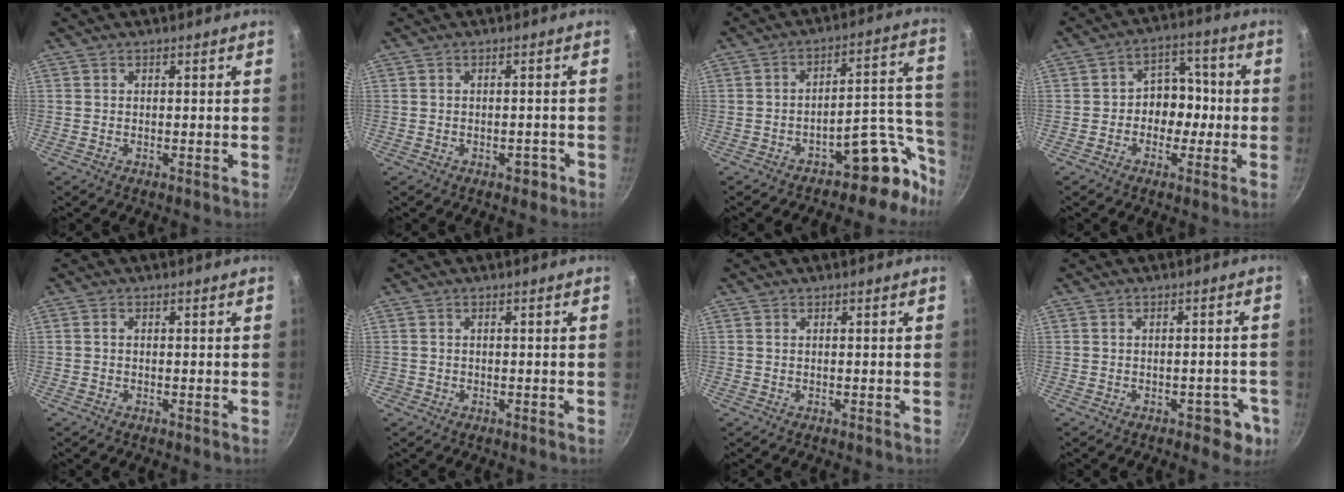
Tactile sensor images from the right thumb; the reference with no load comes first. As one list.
[{"total": 2.2, "force": [-1.2, 1.3, 1.2], "torque": [-0.003, 0.017, -0.007]}, {"total": 11.9, "force": [-8.2, 6.2, 5.9], "torque": [0.002, 0.107, -0.119]}, {"total": 7.9, "force": [-1.4, 6.5, 4.4], "torque": [-0.001, 0.031, -0.031]}, {"total": 0.7, "force": [0.0, 0.5, 0.4], "torque": [-0.008, 0.004, -0.001]}, {"total": 0.8, "force": [-0.3, 0.8, 0.1], "torque": [0.000, 0.003, -0.004]}, {"total": 0.0}, {"total": 4.9, "force": [-2.1, 3.0, 3.3], "torque": [-0.015, 0.022, -0.014]}]